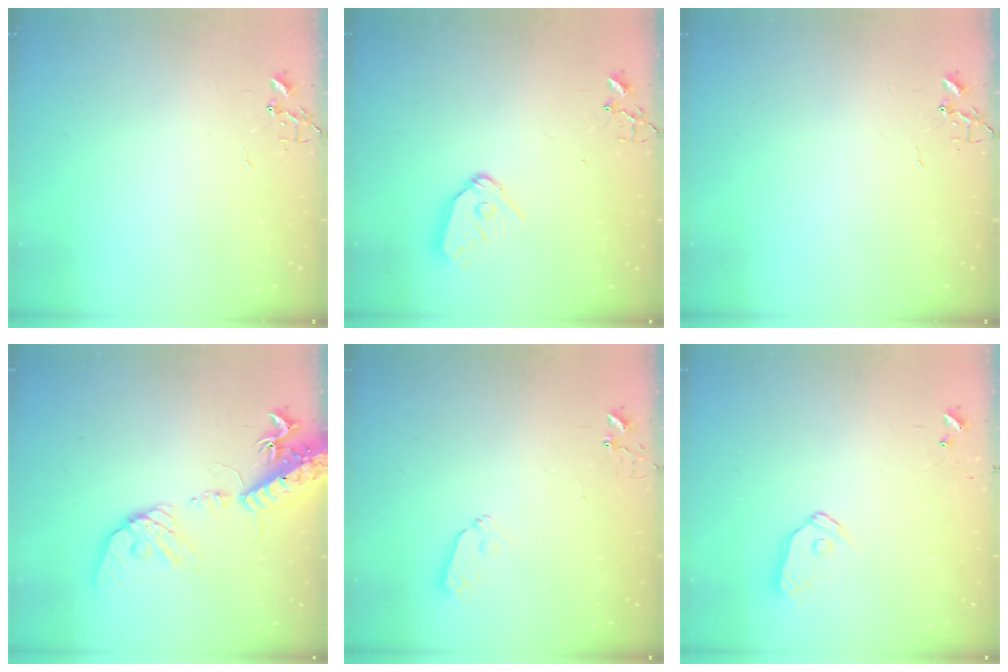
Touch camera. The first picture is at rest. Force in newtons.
{"total": 10.7, "press": 10.6, "slide": 1.1}
{"total": 0.0}
{"total": 18.0, "press": 17.7, "slide": 3.3}
{"total": 3.7, "press": 3.6, "slide": 0.5}
{"total": 9.2, "press": 9.2, "slide": 1.0}